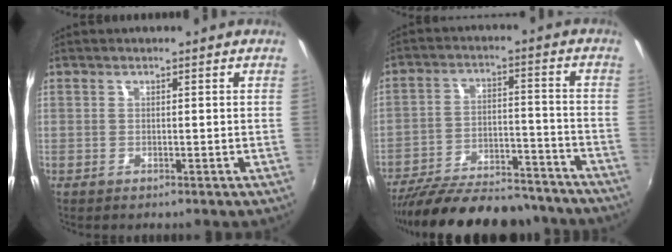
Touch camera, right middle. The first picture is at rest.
{"total": 24.7, "force": [-21.5, 7.3, 9.8], "torque": [-0.192, -0.005, -0.297]}